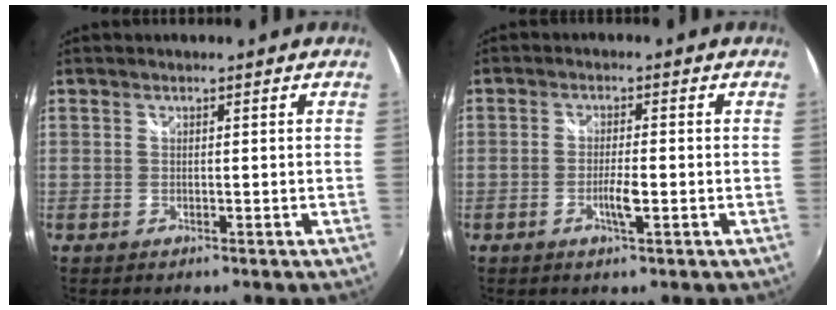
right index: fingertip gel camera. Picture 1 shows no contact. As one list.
[{"total": 3.3, "force": [-1.2, 0.4, 3.0], "torque": [-0.060, -0.002, -0.024]}]